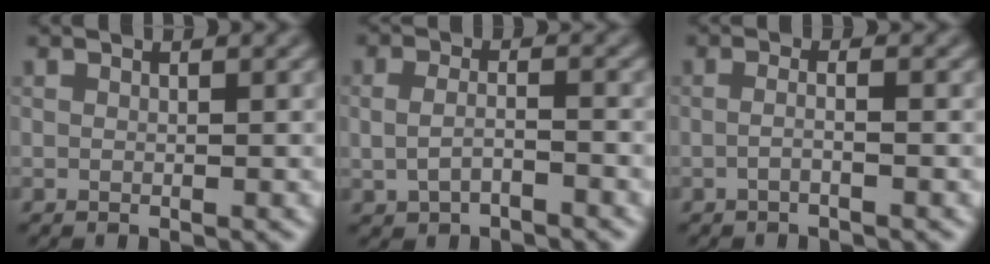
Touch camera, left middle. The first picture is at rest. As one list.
[{"total": 2.1, "force": [-0.8, 1.0, 1.7], "torque": [-0.043, -0.002, -0.017]}, {"total": 1.3, "force": [-0.5, 0.3, 1.1], "torque": [-0.018, 0.001, -0.013]}]